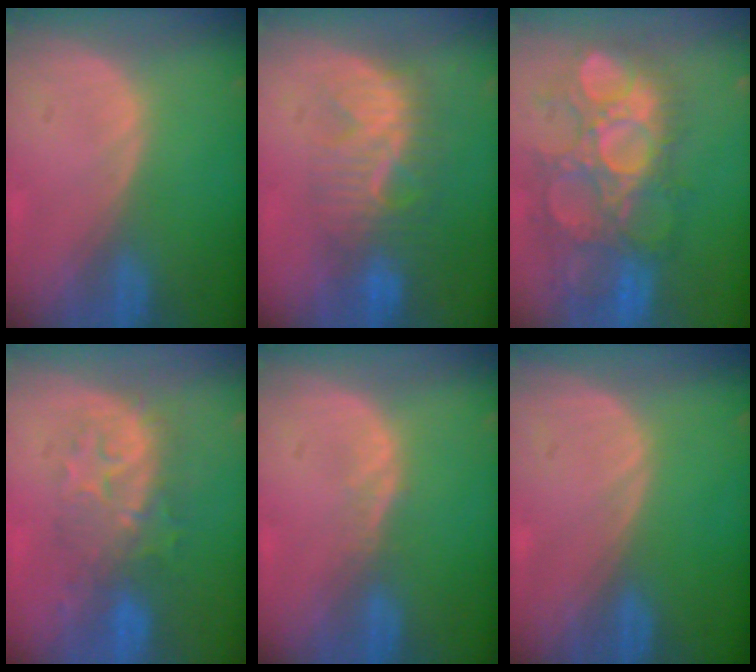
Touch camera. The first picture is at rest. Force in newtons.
{"total": 8.4, "press": 8.0, "slide": 2.4}
{"total": 12.2, "press": 11.5, "slide": 4.1}
{"total": 8.0, "press": 7.9, "slide": 1.6}
{"total": 1.1, "press": 1.1, "slide": 0.1}
{"total": 0.0}